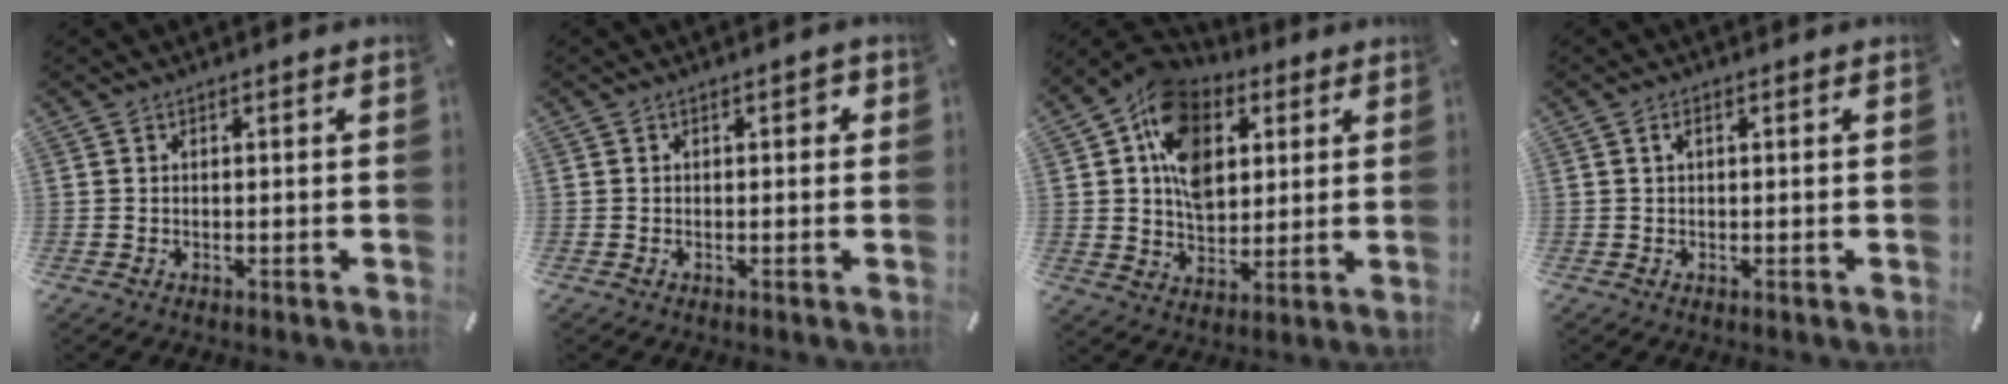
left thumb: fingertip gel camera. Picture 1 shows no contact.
{"total": 1.2, "force": [-0.1, 0.9, 0.8], "torque": [-0.015, 0.008, -0.005]}
{"total": 14.9, "force": [4.9, 11.1, 8.6], "torque": [-0.166, -0.007, 0.092]}
{"total": 1.4, "force": [0.3, 0.6, 1.2], "torque": [-0.025, 0.003, 0.004]}